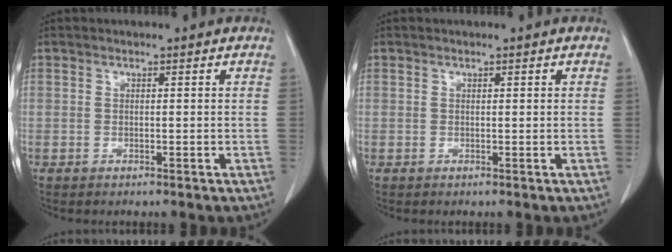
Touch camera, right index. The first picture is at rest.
{"total": 0.0}